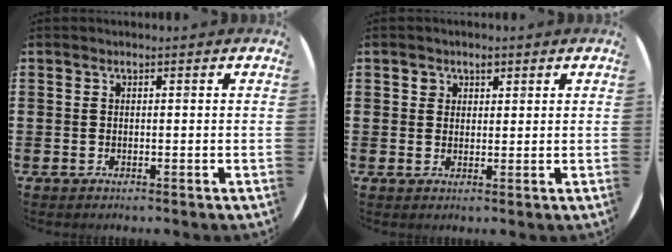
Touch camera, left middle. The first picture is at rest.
{"total": 1.7, "force": [1.0, 1.3, 0.5], "torque": [0.006, -0.002, 0.016]}